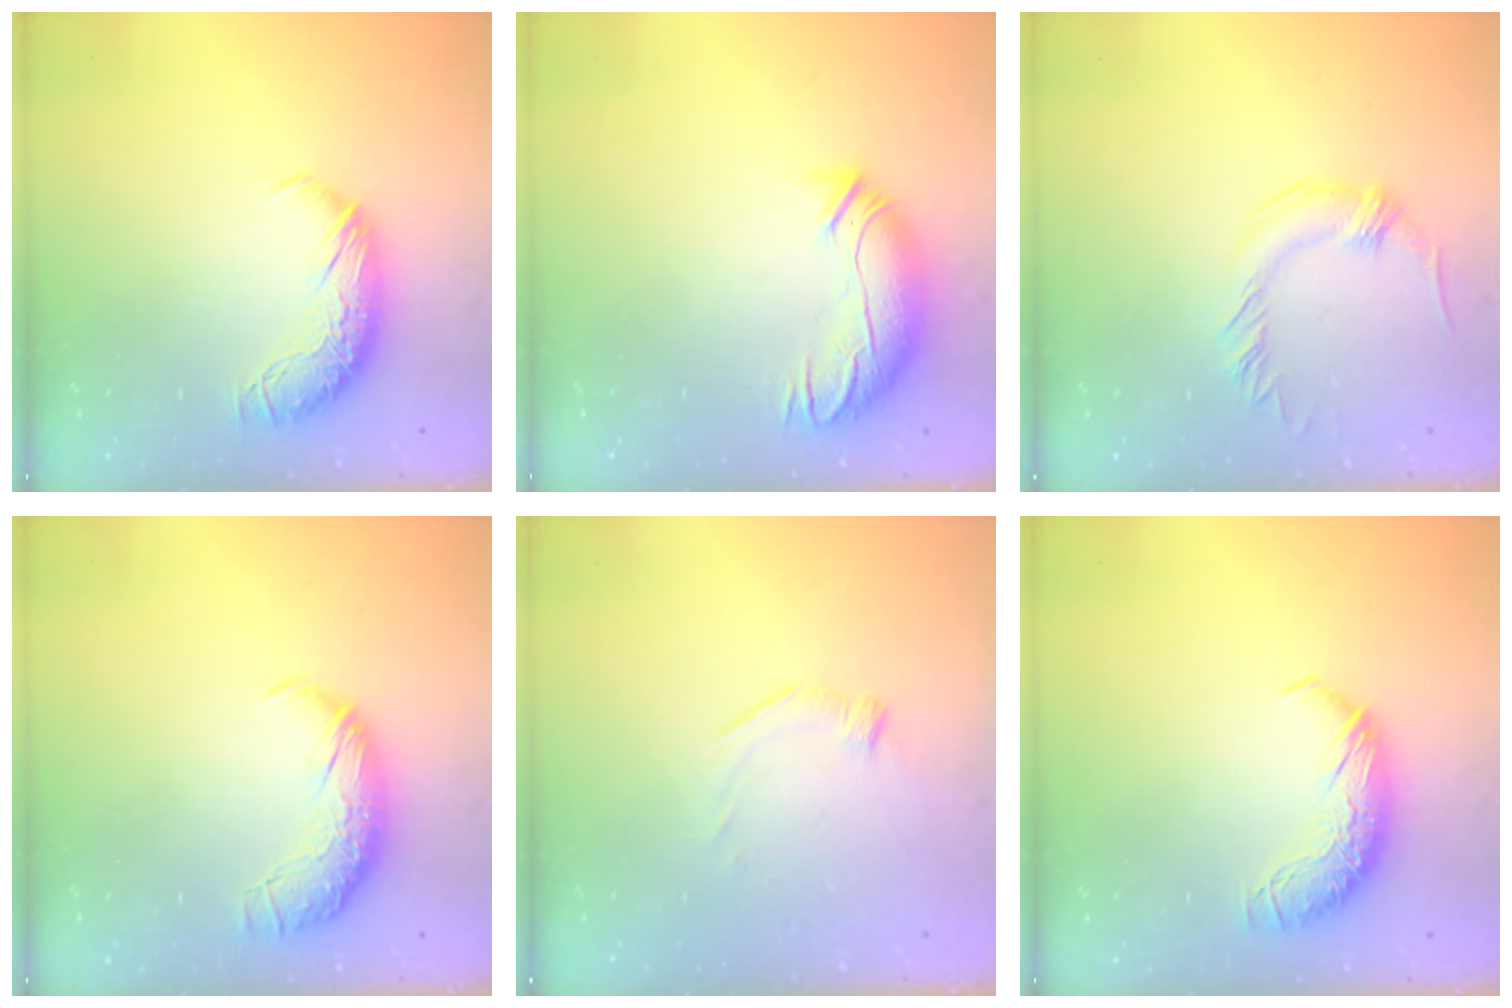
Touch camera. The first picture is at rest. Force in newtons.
{"total": 3.4, "press": 2.1, "slide": 2.6}
{"total": 0.8, "press": 0.8, "slide": 0.0}
{"total": 2.3, "press": 0.9, "slide": 2.1}
{"total": 5.8, "press": 5.7, "slide": 1.1}
{"total": 0.0}